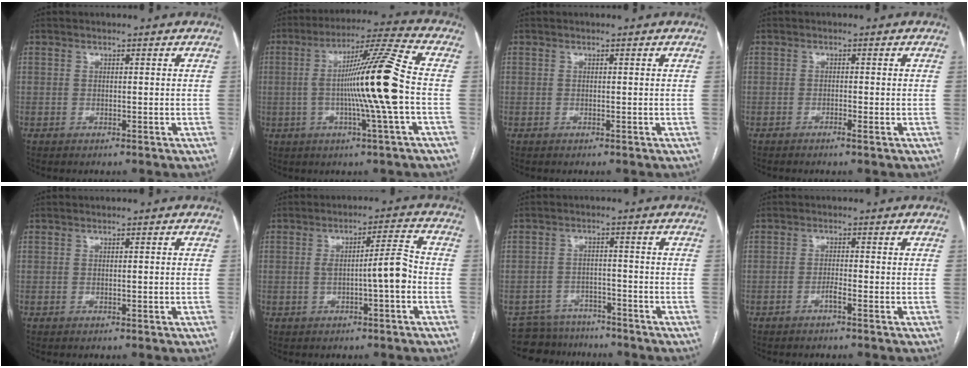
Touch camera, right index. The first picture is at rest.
{"total": 14.2, "force": [-1.5, -1.9, 14.0], "torque": [-0.240, 0.002, -0.033]}
{"total": 0.0}
{"total": 1.0, "force": [-0.7, -0.2, 0.8], "torque": [-0.015, 0.000, -0.011]}
{"total": 0.5, "force": [0.0, -0.2, 0.5], "torque": [-0.007, 0.000, 0.003]}
{"total": 5.9, "force": [-1.3, 0.0, 5.8], "torque": [-0.089, 0.015, -0.018]}
{"total": 7.0, "force": [-6.2, 3.1, -0.8], "torque": [0.021, 0.023, -0.093]}
{"total": 1.4, "force": [-0.9, -0.2, 1.0], "torque": [-0.018, 0.002, -0.018]}